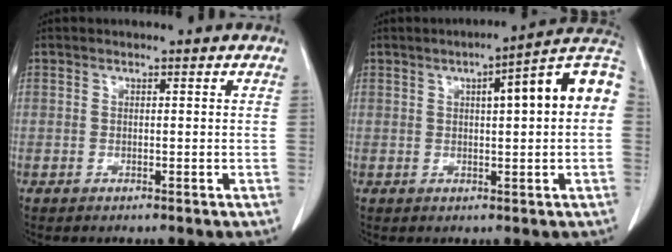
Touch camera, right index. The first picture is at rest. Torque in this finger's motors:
{"motor_torque": [0.96, -0.09, 0.51, 0.06]}